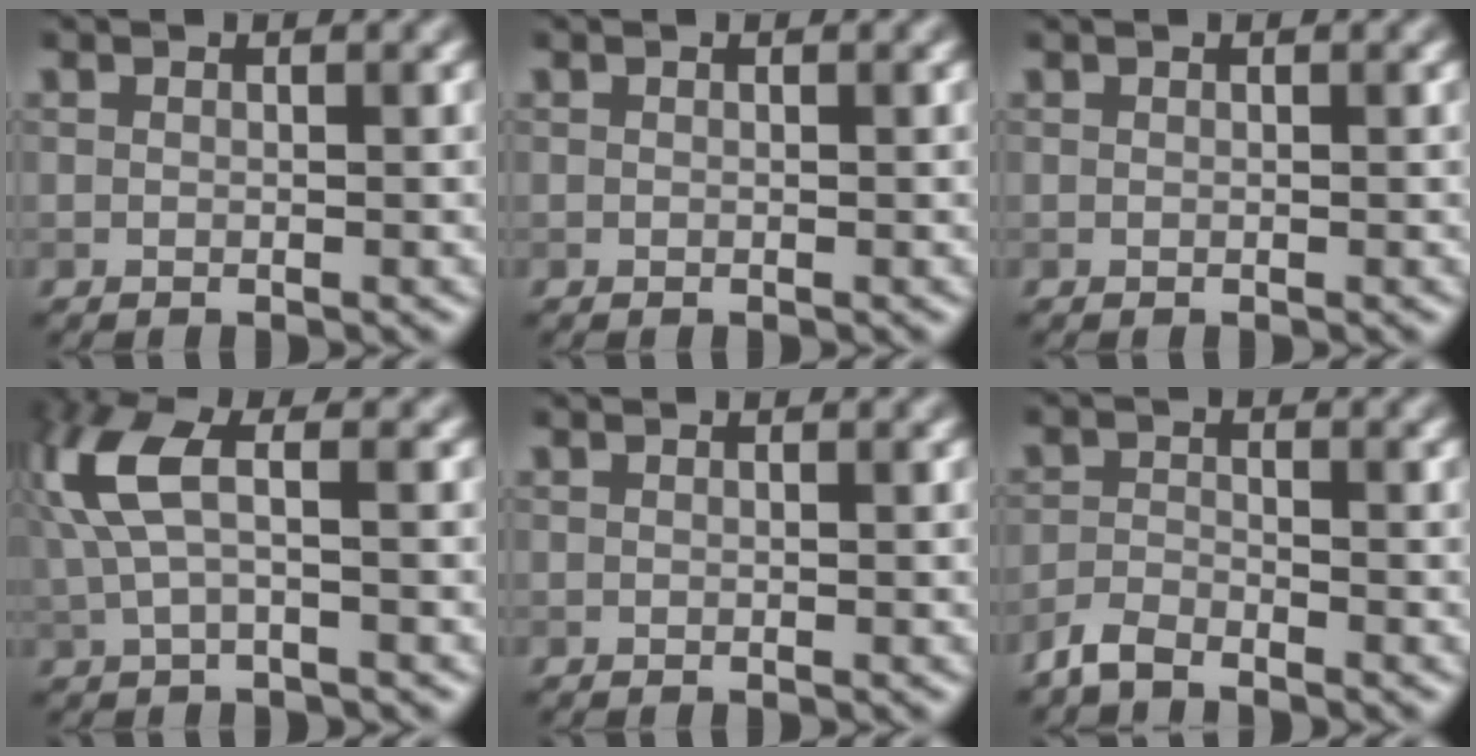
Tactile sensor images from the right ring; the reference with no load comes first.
{"total": 0.0}
{"total": 0.0}
{"total": 5.3, "force": [1.2, 2.0, 4.7], "torque": [-0.121, 0.013, 0.018]}
{"total": 0.0}
{"total": 2.1, "force": [-1.9, 0.4, 0.6], "torque": [-0.015, 0.001, -0.047]}